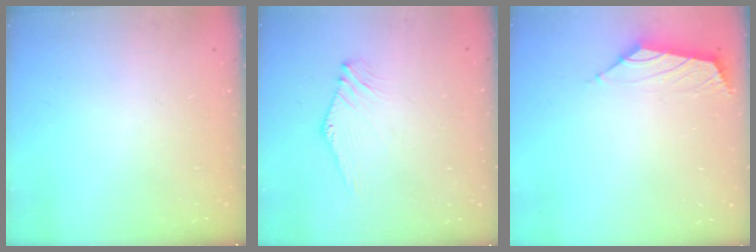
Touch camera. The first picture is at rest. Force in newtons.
{"total": 0.6, "press": 0.5, "slide": 0.3}
{"total": 1.5, "press": 1.4, "slide": 0.7}